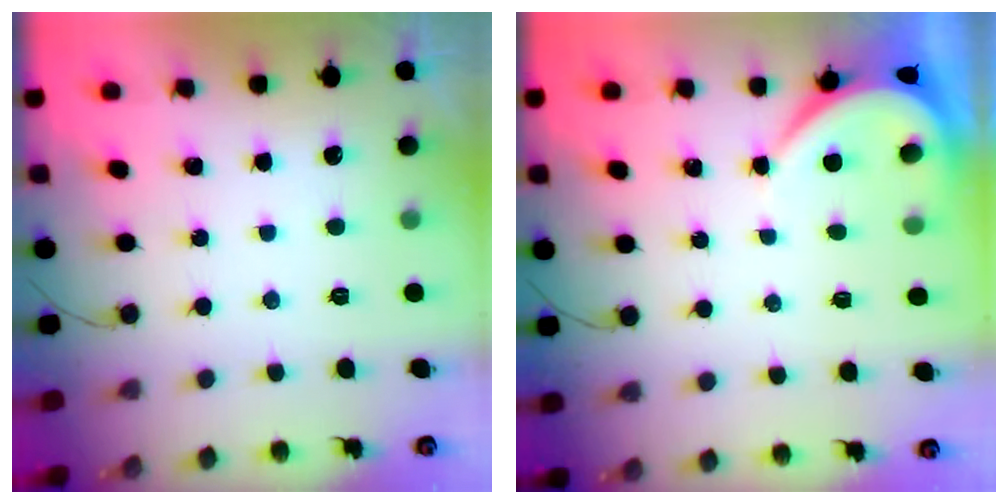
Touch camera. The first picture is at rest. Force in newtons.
{"total": 4.0, "press": 3.9, "slide": 0.5}